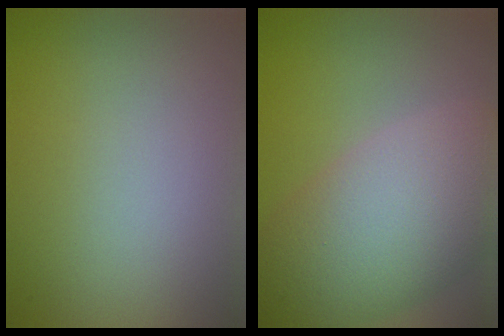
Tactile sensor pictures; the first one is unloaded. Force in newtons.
{"total": 9.8, "press": 9.8, "slide": 0.3}